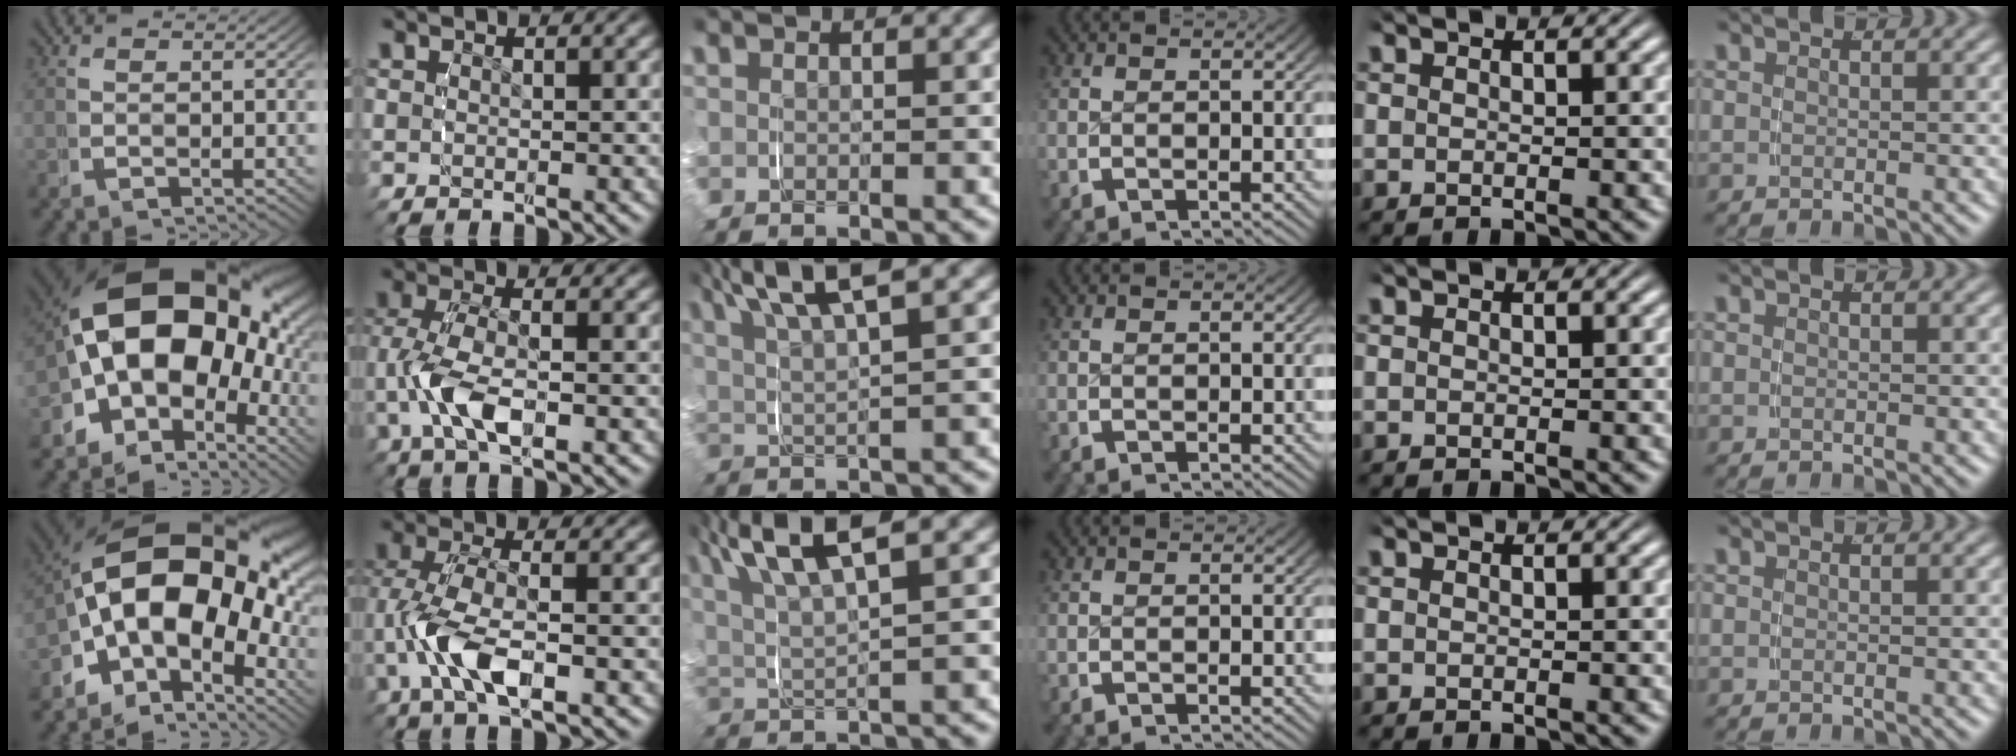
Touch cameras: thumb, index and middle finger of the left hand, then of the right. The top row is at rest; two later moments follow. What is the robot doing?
{"motion": "grasp_and_lifting", "object": "paper plate"}